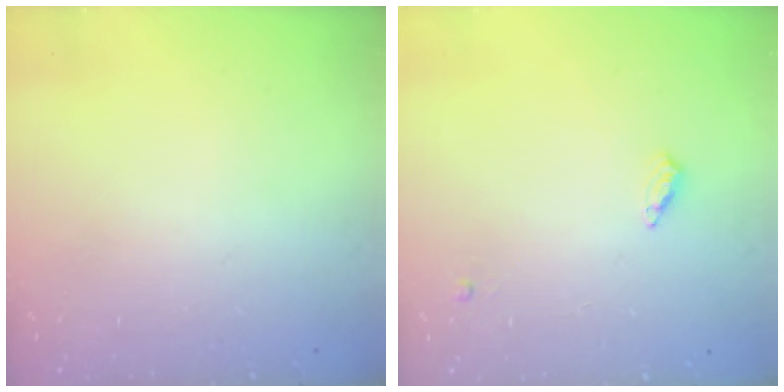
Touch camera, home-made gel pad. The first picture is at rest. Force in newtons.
{"total": 4.2, "press": 4.2, "slide": 0.5}